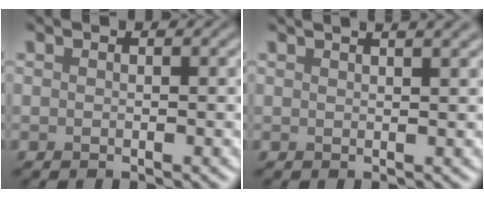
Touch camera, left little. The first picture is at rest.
{"total": 6.0, "force": [3.8, 2.6, 3.9], "torque": [-0.015, 0.045, 0.015]}